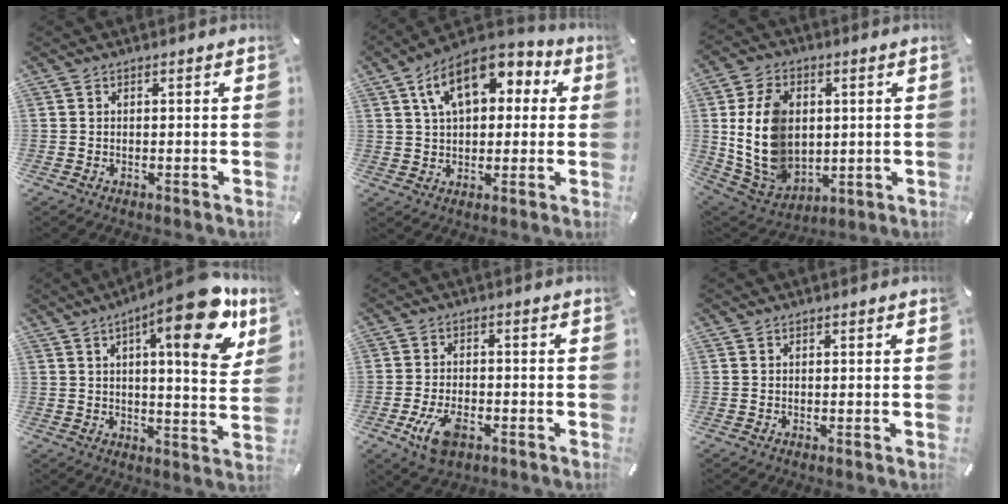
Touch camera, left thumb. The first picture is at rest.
{"total": 14.1, "force": [5.9, 8.4, 9.6], "torque": [-0.171, -0.001, 0.107]}
{"total": 14.8, "force": [1.6, 11.8, 8.8], "torque": [-0.210, 0.001, 0.033]}
{"total": 19.6, "force": [10.0, 5.5, 15.9], "torque": [-0.217, -0.052, 0.146]}
{"total": 7.4, "force": [-3.3, 4.1, 5.2], "torque": [-0.111, 0.004, -0.062]}
{"total": 0.0}